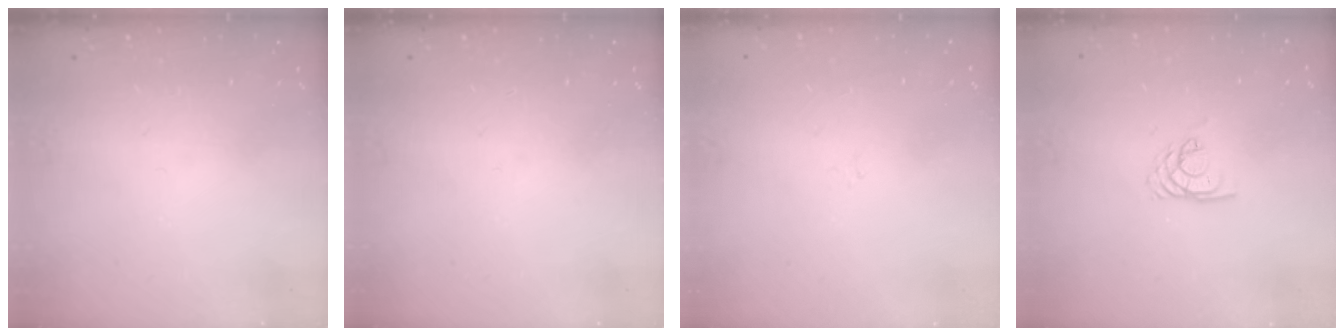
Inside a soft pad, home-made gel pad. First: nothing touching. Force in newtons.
{"total": 0.0}
{"total": 0.0}
{"total": 3.4, "press": 3.4, "slide": 0.2}